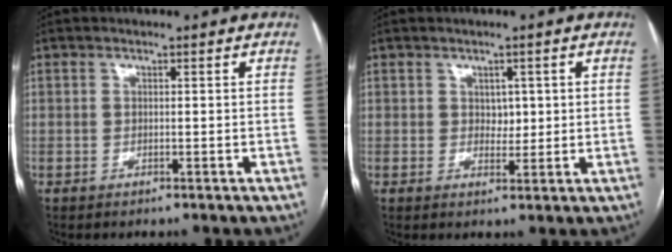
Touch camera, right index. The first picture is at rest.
{"total": 2.3, "force": [0.6, 1.6, 1.5], "torque": [-0.014, -0.001, 0.011]}